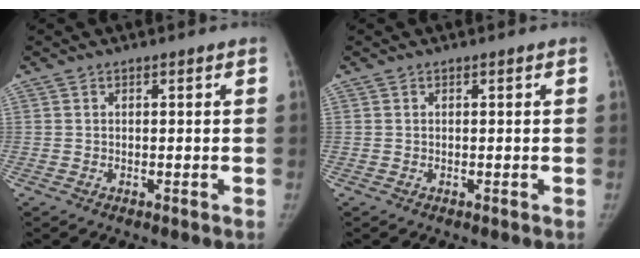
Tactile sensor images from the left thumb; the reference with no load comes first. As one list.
[{"total": 0.0}]